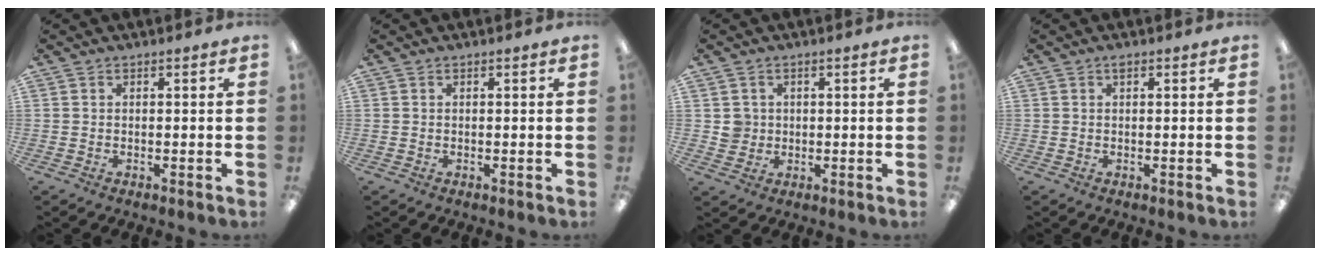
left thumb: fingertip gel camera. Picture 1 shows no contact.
{"total": 0.0}
{"total": 3.4, "force": [0.7, 3.3, 0.3], "torque": [0.002, 0.000, 0.009]}
{"total": 0.7, "force": [0.5, 0.2, 0.5], "torque": [-0.013, 0.003, 0.008]}